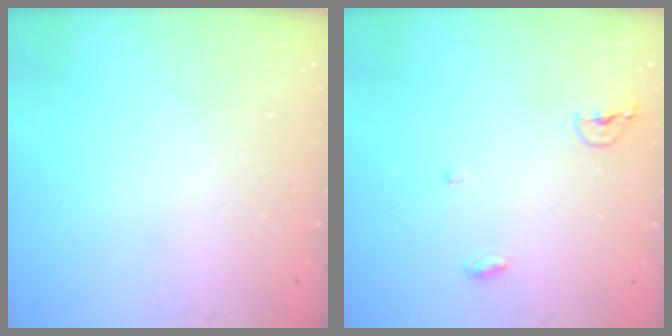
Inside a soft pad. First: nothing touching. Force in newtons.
{"total": 4.8, "press": 4.7, "slide": 1.1}